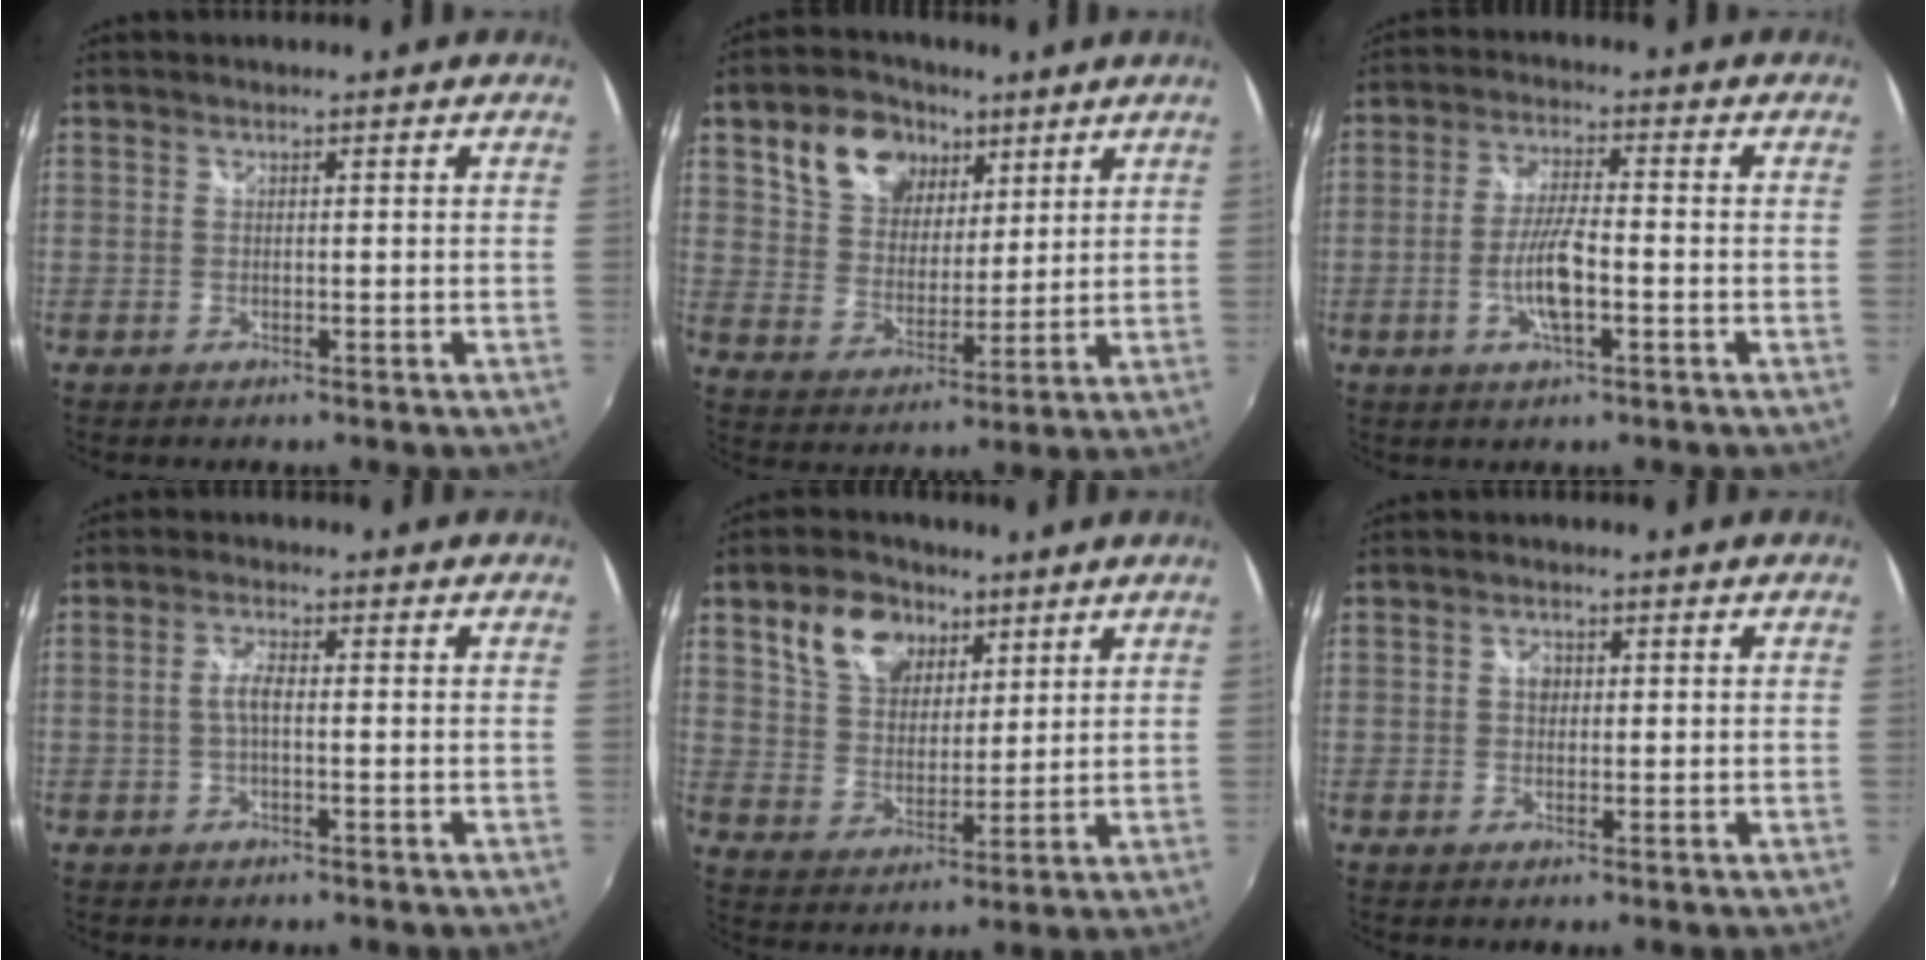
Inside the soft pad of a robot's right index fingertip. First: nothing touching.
{"total": 12.6, "force": [6.8, 8.7, 5.9], "torque": [-0.127, 0.036, 0.130]}
{"total": 7.0, "force": [-2.2, 1.4, 6.5], "torque": [-0.131, -0.001, -0.043]}
{"total": 2.7, "force": [-0.4, 0.9, 2.6], "torque": [-0.053, 0.006, -0.007]}
{"total": 11.0, "force": [6.0, 7.3, 5.6], "torque": [-0.113, 0.028, 0.113]}
{"total": 1.9, "force": [0.2, 1.6, 1.0], "torque": [-0.014, 0.006, 0.001]}